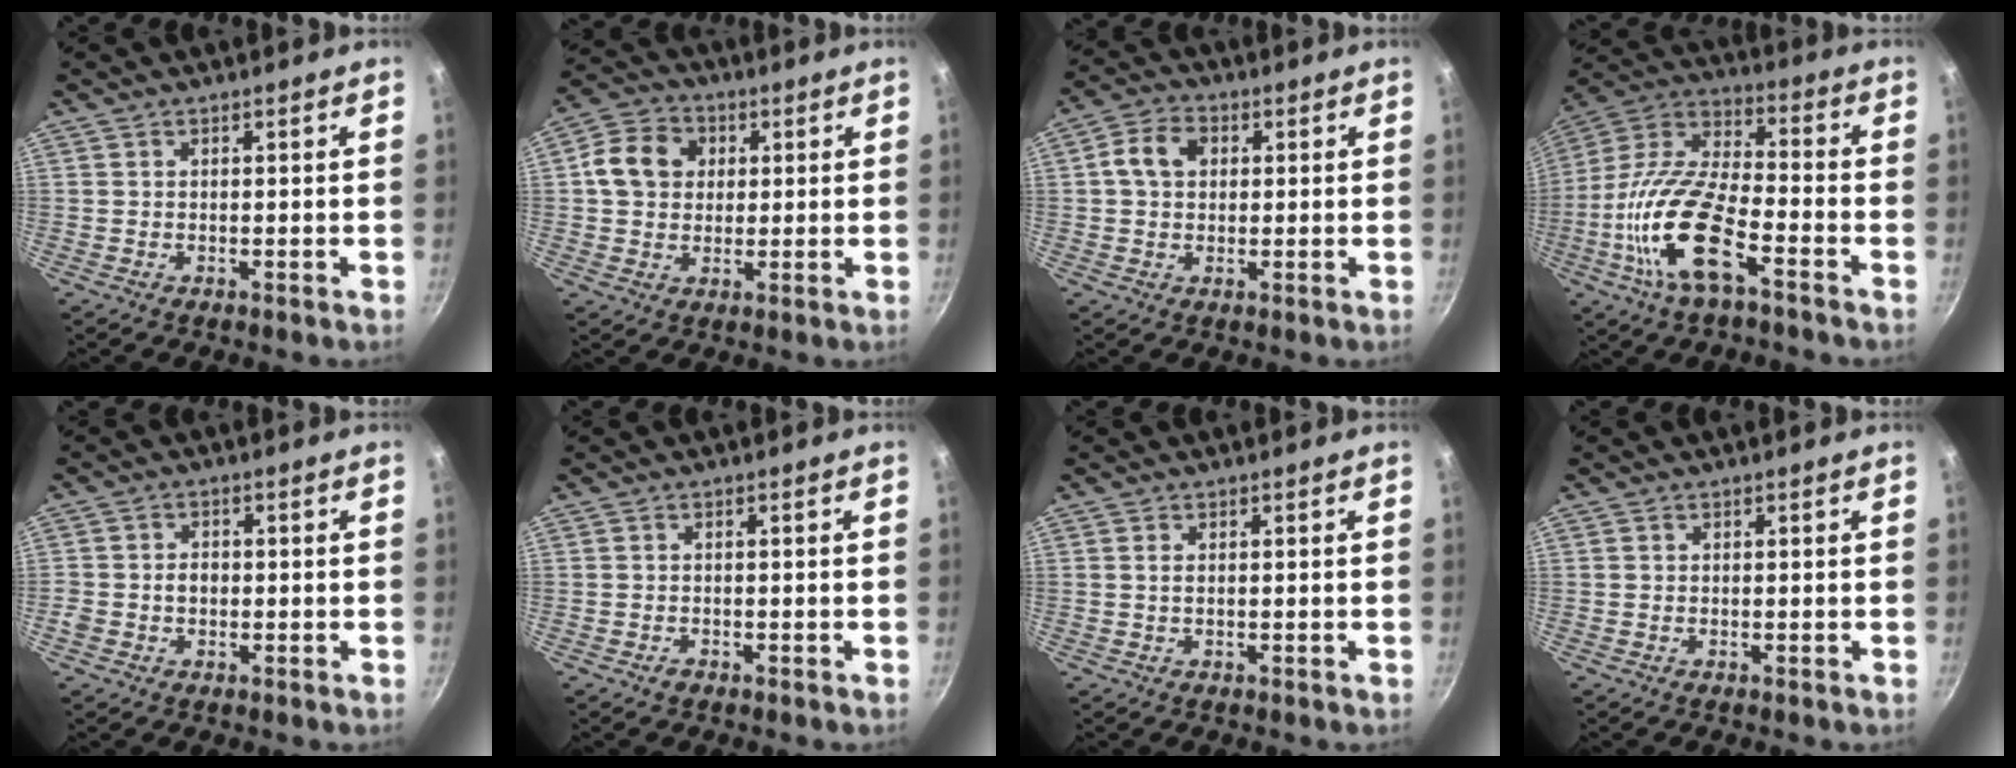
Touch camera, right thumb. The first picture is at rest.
{"total": 9.8, "force": [1.7, 8.1, 5.2], "torque": [-0.077, 0.011, 0.020]}
{"total": 6.7, "force": [1.3, 5.1, 4.3], "torque": [-0.070, 0.012, 0.017]}
{"total": 18.8, "force": [-7.3, 7.4, 15.8], "torque": [-0.326, 0.043, -0.135]}
{"total": 3.3, "force": [-0.4, 2.6, 1.9], "torque": [-0.024, 0.012, -0.006]}
{"total": 0.8, "force": [-0.6, 0.5, 0.3], "torque": [-0.005, 0.003, -0.011]}
{"total": 0.8, "force": [0.2, 0.3, 0.7], "torque": [-0.017, 0.003, 0.006]}
{"total": 0.0}